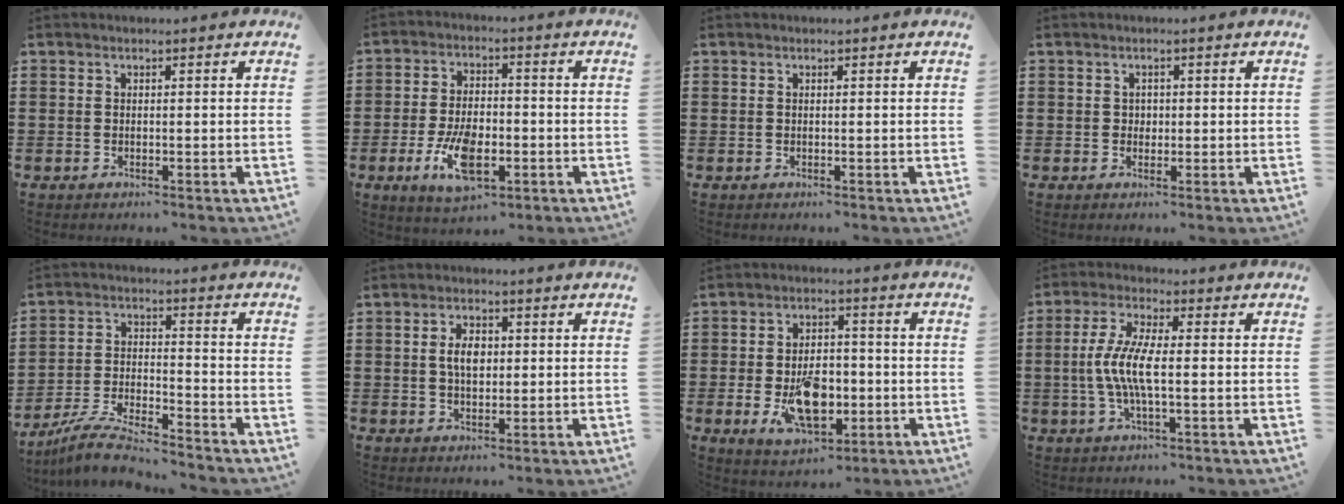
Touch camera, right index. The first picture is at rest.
{"total": 9.0, "force": [-3.1, 4.2, 7.4], "torque": [-0.151, -0.009, -0.057]}
{"total": 0.0}
{"total": 1.1, "force": [0.2, 1.1, 0.4], "torque": [-0.010, 0.006, 0.003]}
{"total": 7.3, "force": [-7.0, 0.5, 2.2], "torque": [-0.055, 0.005, -0.137]}
{"total": 4.0, "force": [0.4, 2.2, 3.3], "torque": [-0.059, 0.006, 0.003]}
{"total": 9.6, "force": [-2.5, 5.6, 7.4], "torque": [-0.134, 0.000, -0.044]}
{"total": 6.8, "force": [-1.0, 1.7, 6.5], "torque": [-0.150, -0.010, -0.028]}